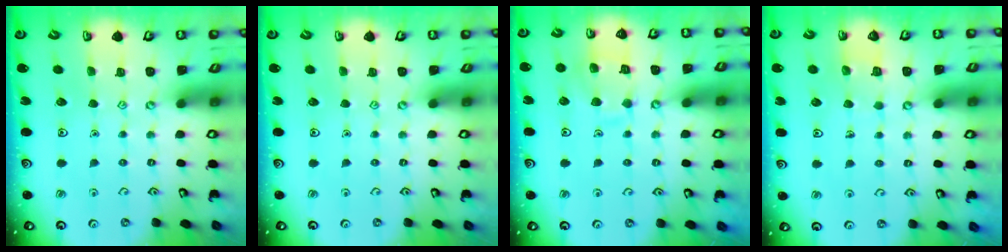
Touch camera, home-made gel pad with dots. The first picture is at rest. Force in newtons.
{"total": 0.0}
{"total": 10.7, "press": 10.6, "slide": 1.1}
{"total": 3.0, "press": 3.0, "slide": 0.2}